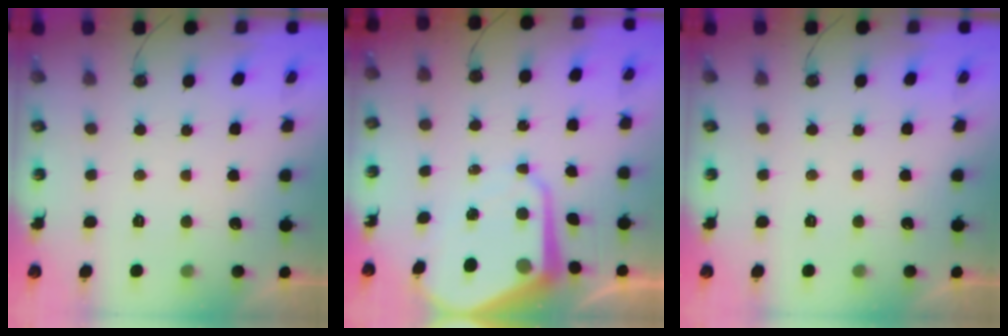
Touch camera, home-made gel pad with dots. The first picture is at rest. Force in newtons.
{"total": 10.8, "press": 10.7, "slide": 1.0}
{"total": 0.0}